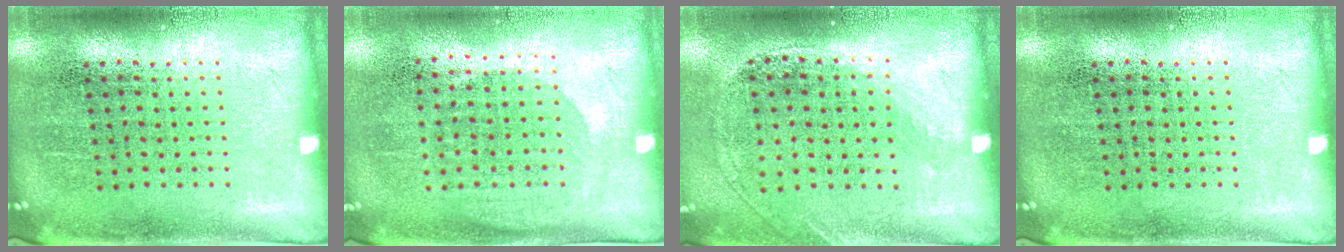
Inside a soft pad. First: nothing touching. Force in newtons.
{"total": 1.1, "press": 1.0, "slide": 0.5}
{"total": 1.2, "press": 1.0, "slide": 0.7}
{"total": 0.0}